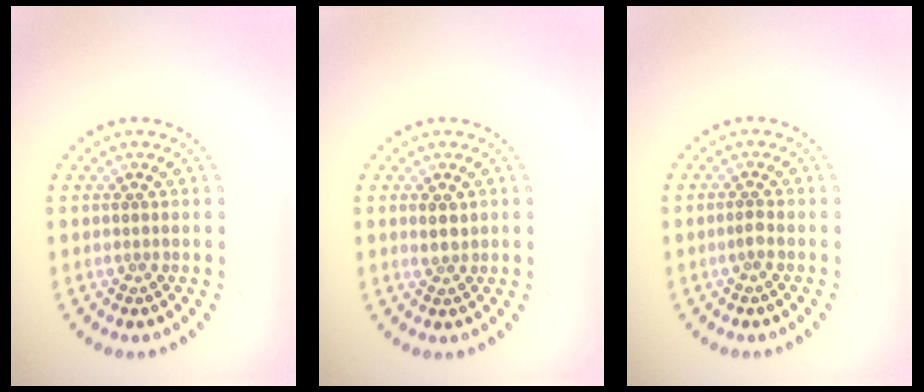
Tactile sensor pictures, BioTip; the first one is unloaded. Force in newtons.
{"total": 1.2, "press": 1.1, "slide": 0.4}
{"total": 0.9, "press": 0.7, "slide": 0.6}